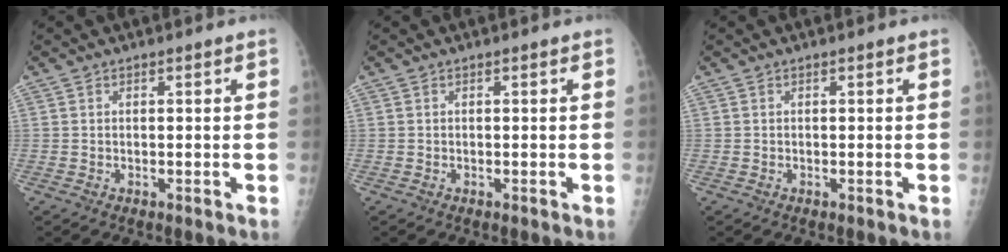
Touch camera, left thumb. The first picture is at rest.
{"total": 0.0}
{"total": 0.0}